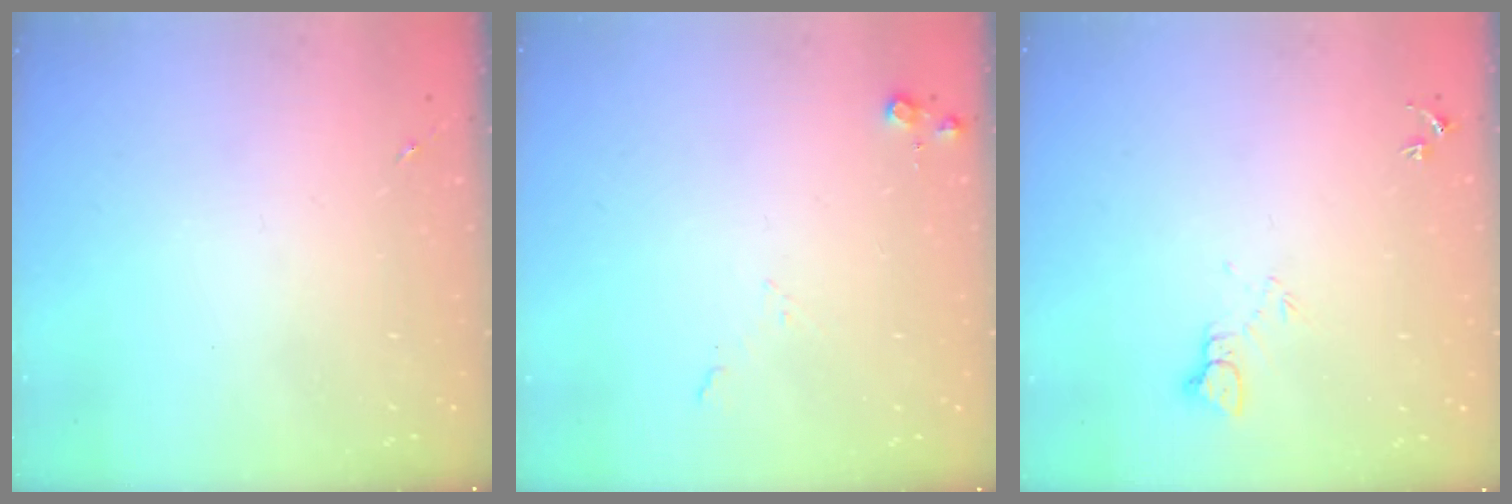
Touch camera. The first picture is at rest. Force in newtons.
{"total": 6.2, "press": 6.2, "slide": 0.5}
{"total": 3.9, "press": 3.8, "slide": 0.4}